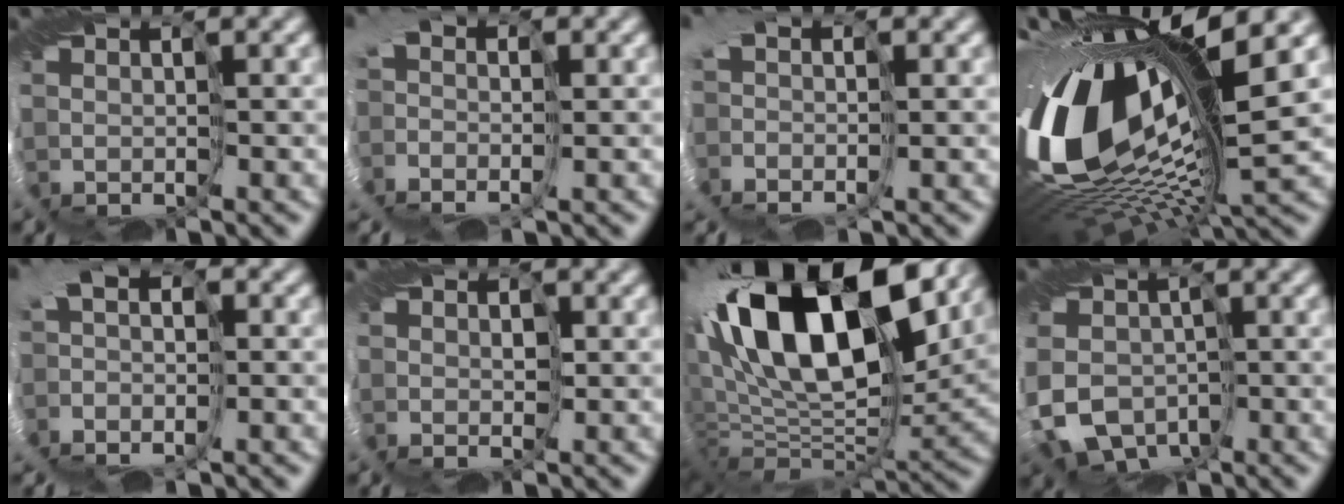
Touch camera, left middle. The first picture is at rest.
{"total": 4.9, "force": [-1.2, 3.6, 3.1], "torque": [-0.041, 0.010, -0.037]}
{"total": 2.7, "force": [-0.7, 1.6, 2.1], "torque": [-0.034, 0.008, -0.017]}
{"total": 17.2, "force": [1.2, 7.6, 15.4], "torque": [-0.320, -0.028, 0.024]}
{"total": 5.7, "force": [-2.6, 3.6, 3.6], "torque": [-0.056, 0.011, -0.051]}
{"total": 1.3, "force": [0.1, 1.2, 0.4], "torque": [-0.002, 0.000, -0.002]}
{"total": 18.7, "force": [4.7, 10.0, 15.1], "torque": [-0.273, 0.029, 0.076]}
{"total": 6.6, "force": [-2.7, 5.2, 2.9], "torque": [-0.051, -0.016, -0.060]}